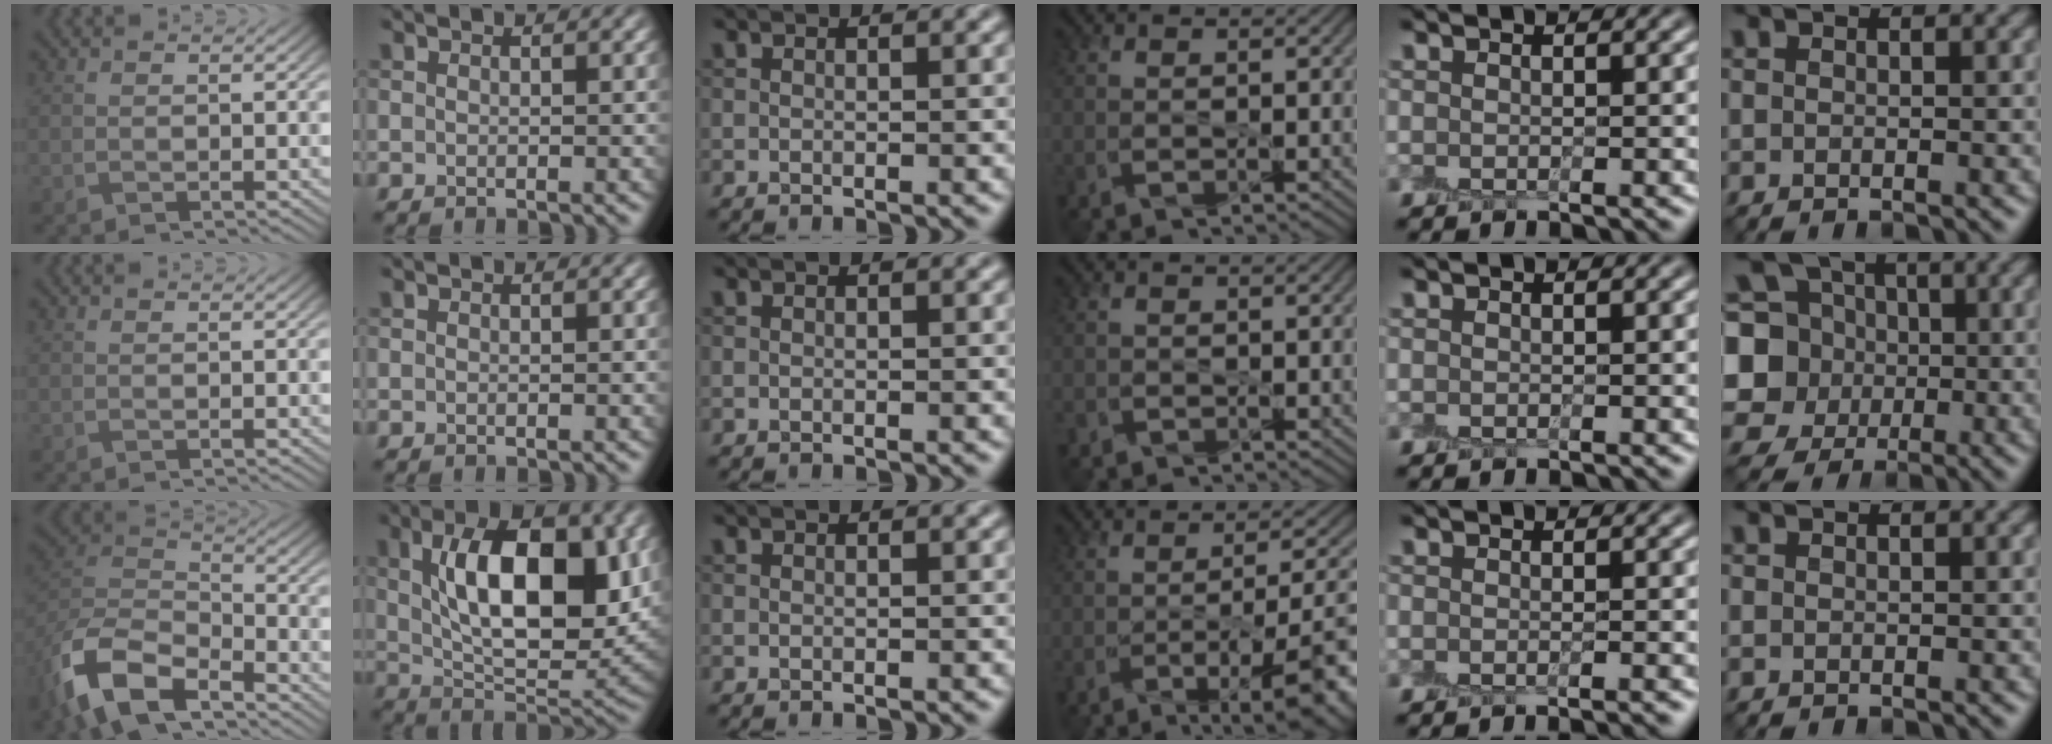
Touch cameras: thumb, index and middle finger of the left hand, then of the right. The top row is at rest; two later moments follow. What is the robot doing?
{"motion": "peel", "object": "shipping label"}